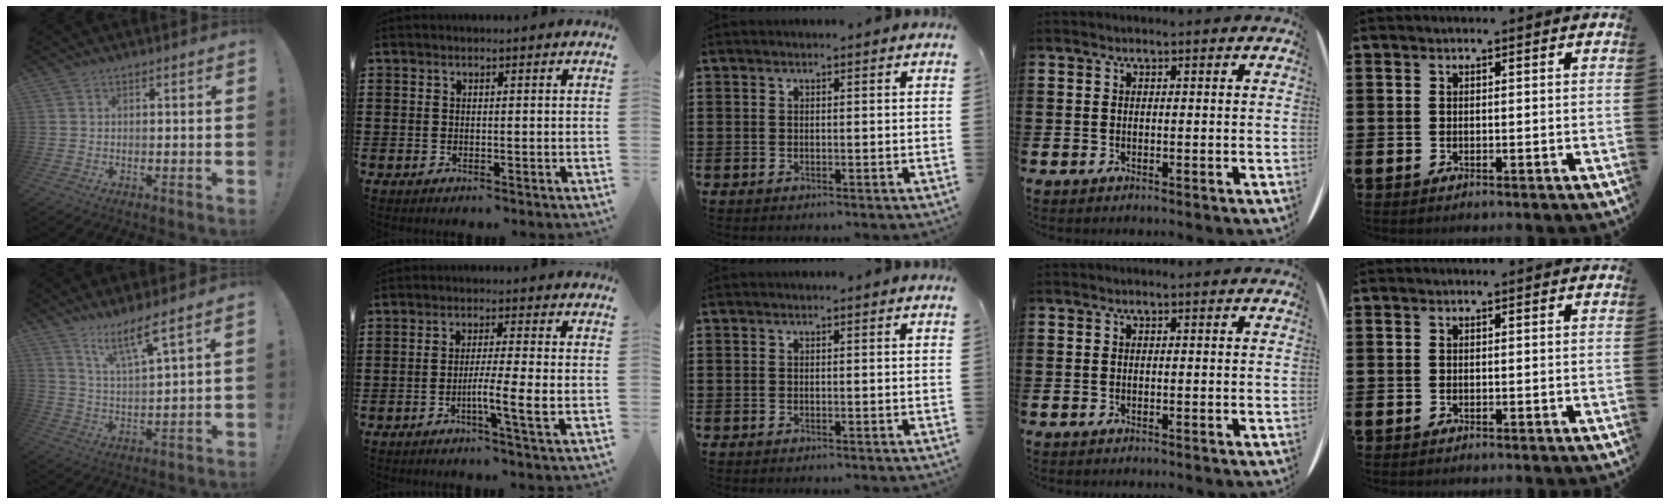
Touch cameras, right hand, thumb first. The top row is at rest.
{"thumb": {"total": 9.7, "force": [7.0, 0.9, 6.7], "torque": [-0.117, -0.038, 0.116]}, "index": {"total": 5.7, "force": [-1.7, -0.3, 5.4], "torque": [-0.093, -0.010, -0.030]}}